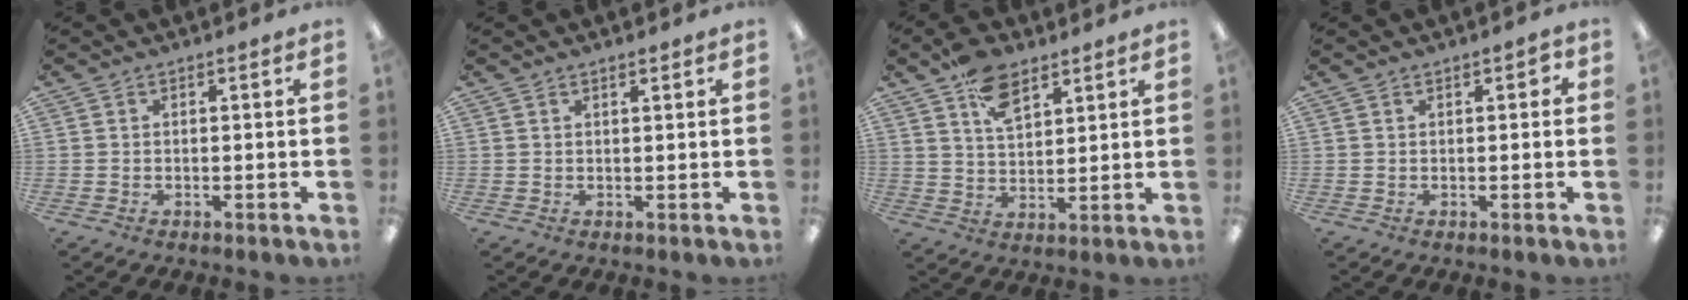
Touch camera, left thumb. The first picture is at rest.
{"total": 0.9, "force": [0.7, 0.1, 0.4], "torque": [-0.009, -0.001, 0.013]}
{"total": 9.4, "force": [5.7, 5.0, 5.5], "torque": [-0.090, -0.021, 0.103]}
{"total": 1.6, "force": [0.5, 1.0, 1.1], "torque": [-0.014, 0.002, 0.007]}